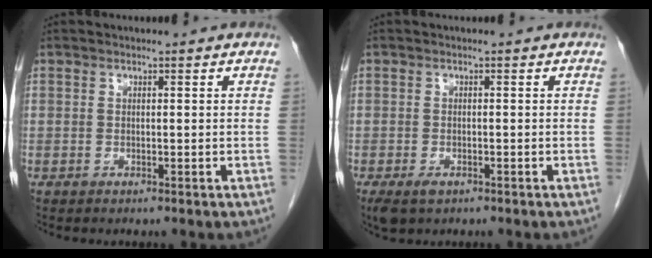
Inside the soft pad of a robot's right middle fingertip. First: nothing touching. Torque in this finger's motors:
{"motor_torque": [-0.56, -0.16, 0.02, 0.00]}